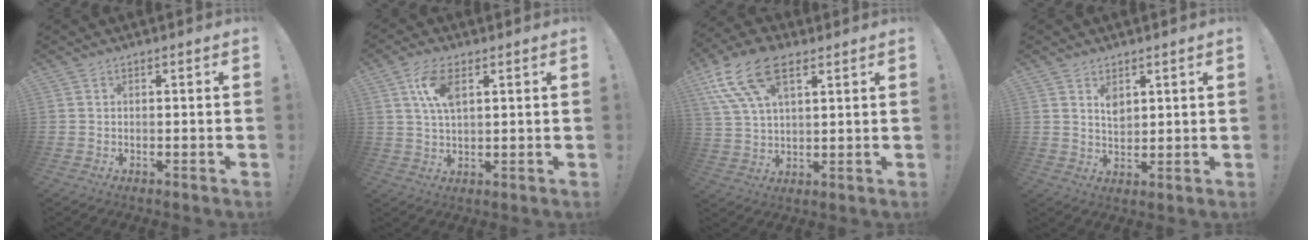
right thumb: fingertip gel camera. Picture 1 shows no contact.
{"total": 8.4, "force": [3.1, 4.0, 6.7], "torque": [-0.125, -0.001, 0.055]}
{"total": 15.1, "force": [7.8, 7.8, 10.4], "torque": [-0.219, -0.020, 0.140]}
{"total": 4.5, "force": [2.4, 3.0, 2.4], "torque": [-0.026, -0.016, 0.042]}